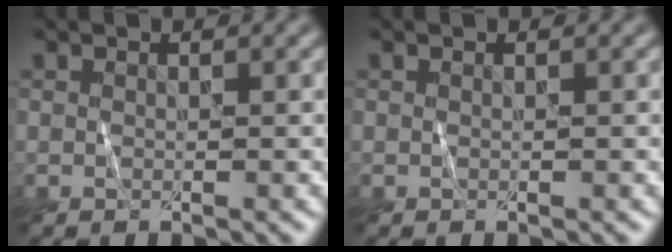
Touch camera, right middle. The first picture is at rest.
{"total": 0.0}